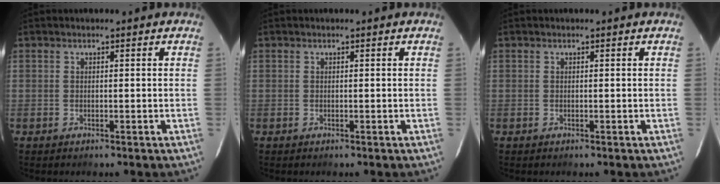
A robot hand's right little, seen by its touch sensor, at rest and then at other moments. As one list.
[{"total": 0.0}, {"total": 0.0}]